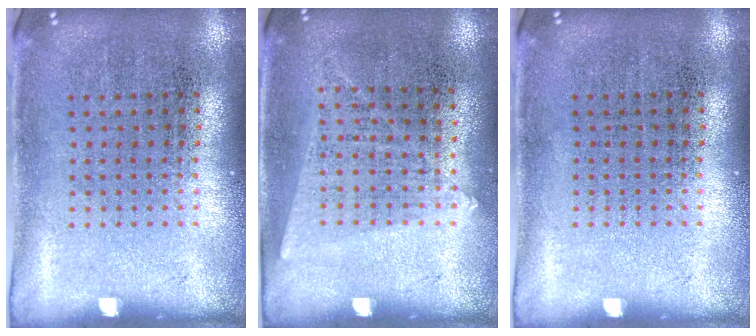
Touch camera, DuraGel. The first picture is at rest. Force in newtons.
{"total": 1.2, "press": 1.1, "slide": 0.5}
{"total": 0.0}